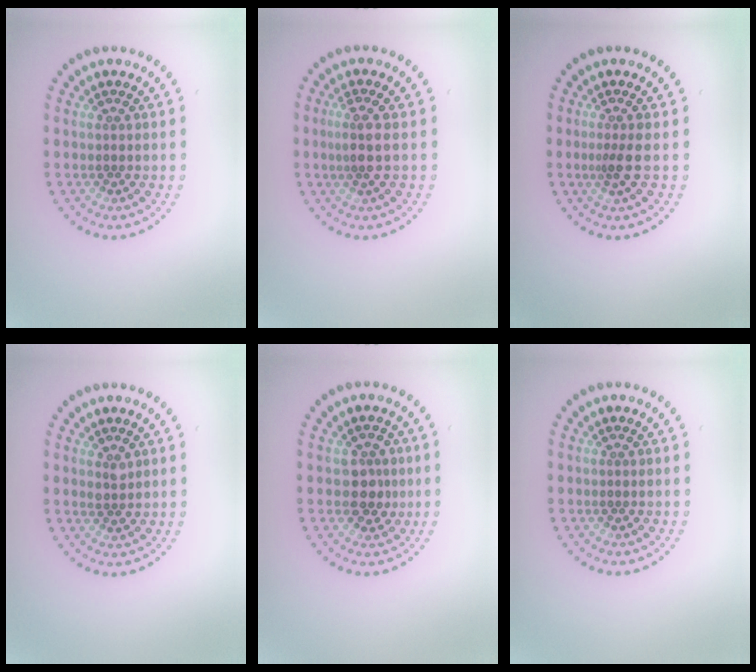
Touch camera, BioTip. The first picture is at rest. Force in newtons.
{"total": 2.2, "press": 1.8, "slide": 1.2}
{"total": 1.7, "press": 1.2, "slide": 1.2}
{"total": 1.0, "press": 1.0, "slide": 0.3}
{"total": 2.6, "press": 2.5, "slide": 0.9}
{"total": 0.0}